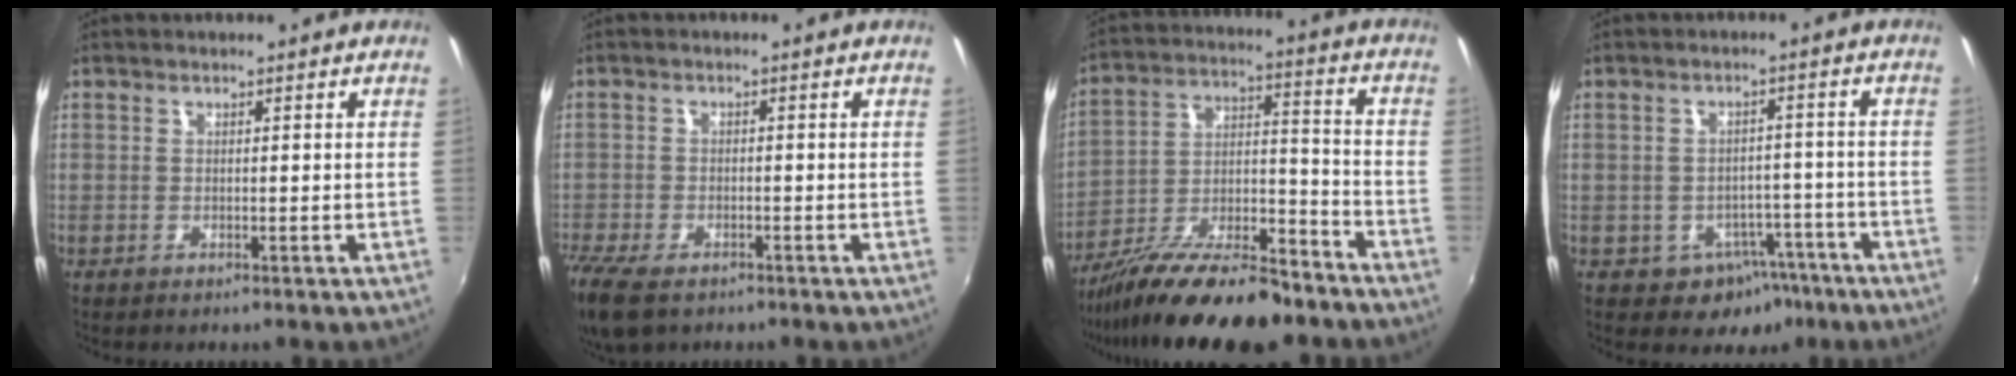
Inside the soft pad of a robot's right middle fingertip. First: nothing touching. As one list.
[{"total": 10.1, "force": [-7.1, 4.5, 5.6], "torque": [-0.147, -0.044, -0.135]}, {"total": 19.7, "force": [-15.0, 5.2, 11.7], "torque": [-0.214, -0.016, -0.244]}, {"total": 7.3, "force": [-4.2, 5.5, 2.1], "torque": [-0.040, 0.023, -0.038]}]